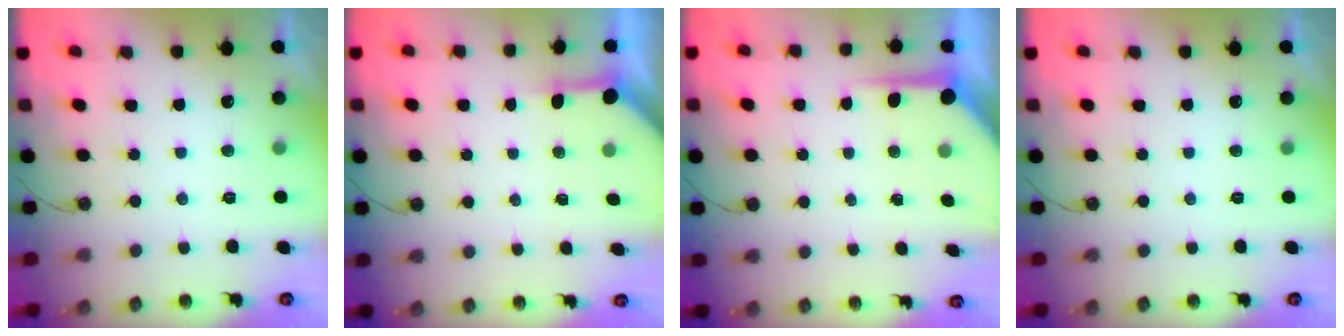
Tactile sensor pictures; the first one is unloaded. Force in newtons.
{"total": 3.5, "press": 3.4, "slide": 0.3}
{"total": 7.2, "press": 7.2, "slide": 0.7}
{"total": 0.0}